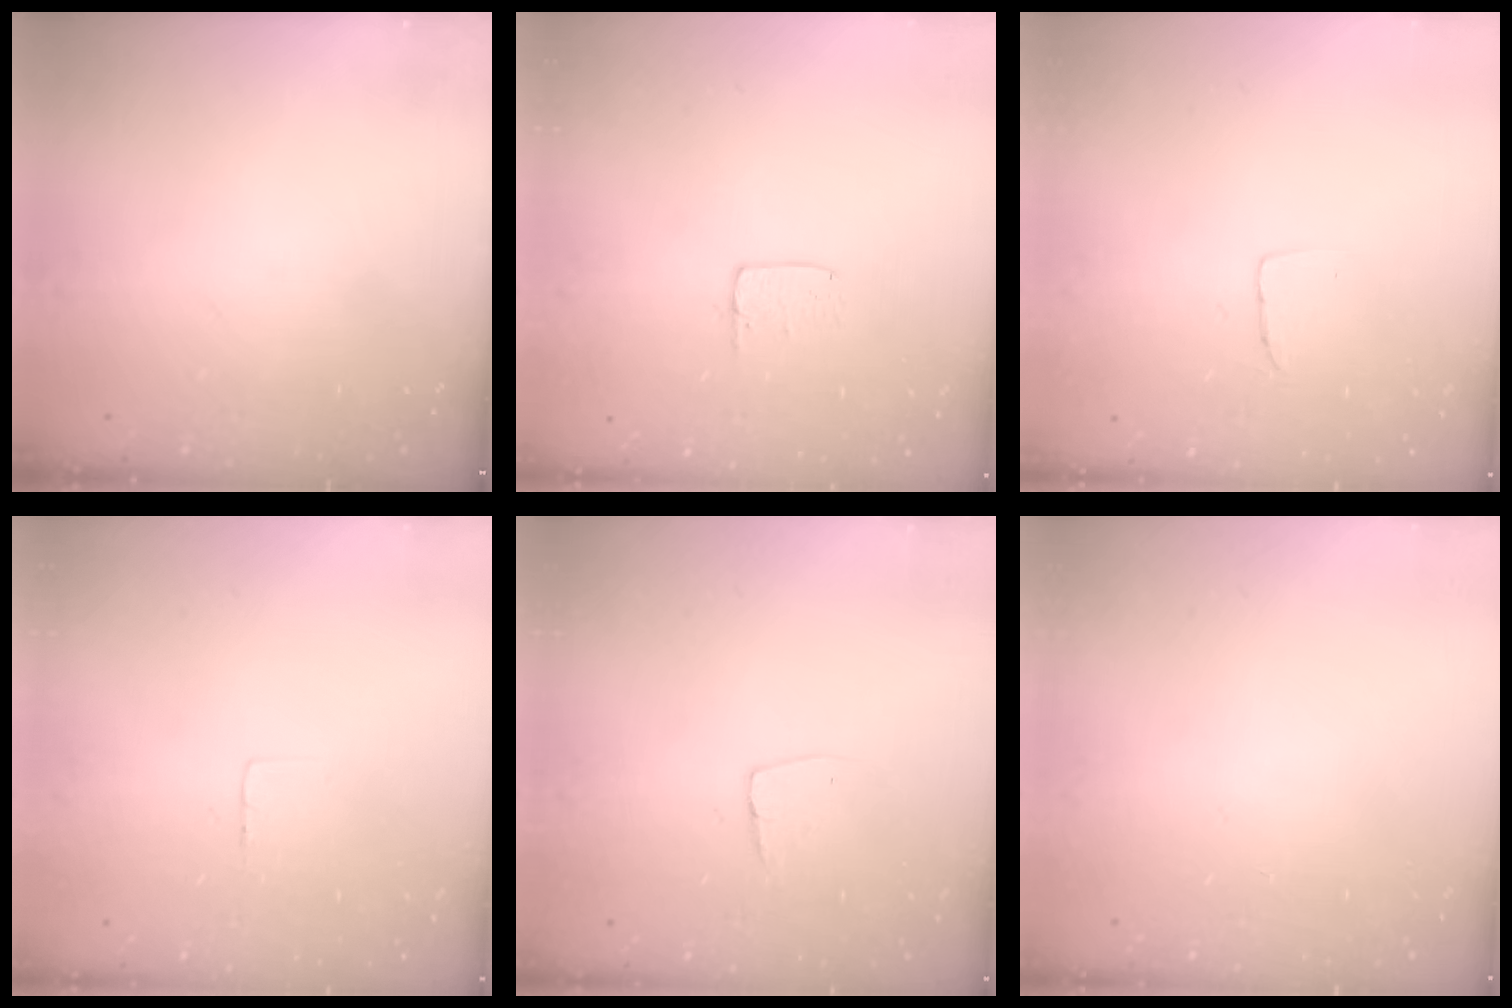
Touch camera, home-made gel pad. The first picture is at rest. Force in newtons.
{"total": 3.4, "press": 3.4, "slide": 0.3}
{"total": 2.9, "press": 2.9, "slide": 0.1}
{"total": 2.3, "press": 2.3, "slide": 0.1}
{"total": 4.8, "press": 4.8, "slide": 0.3}
{"total": 0.0}